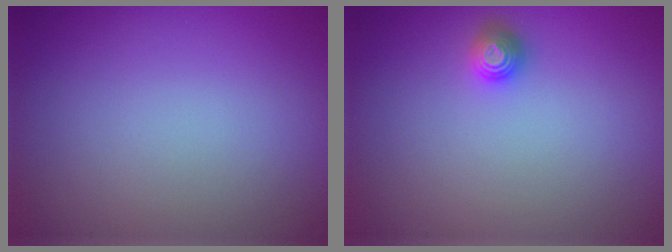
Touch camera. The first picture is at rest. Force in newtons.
{"total": 1.2, "press": 1.1, "slide": 0.2}